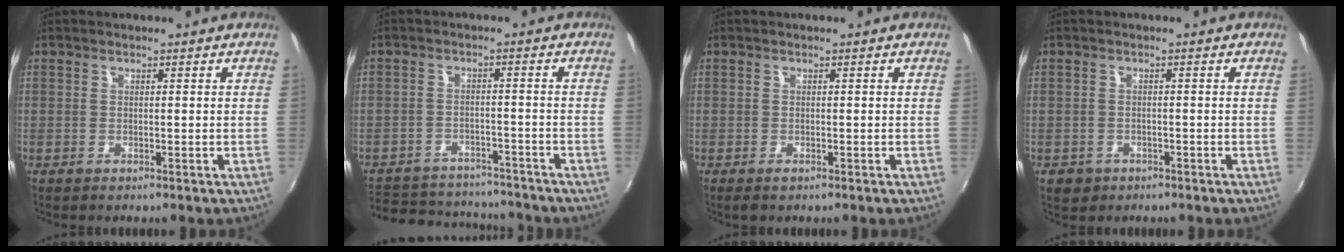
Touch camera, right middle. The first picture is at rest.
{"total": 15.5, "force": [-12.9, 7.0, 4.9], "torque": [-0.129, 0.025, -0.172]}
{"total": 0.9, "force": [-0.6, 0.4, 0.5], "torque": [-0.009, -0.004, -0.012]}
{"total": 3.1, "force": [-1.4, 2.6, 1.0], "torque": [-0.027, -0.003, -0.019]}